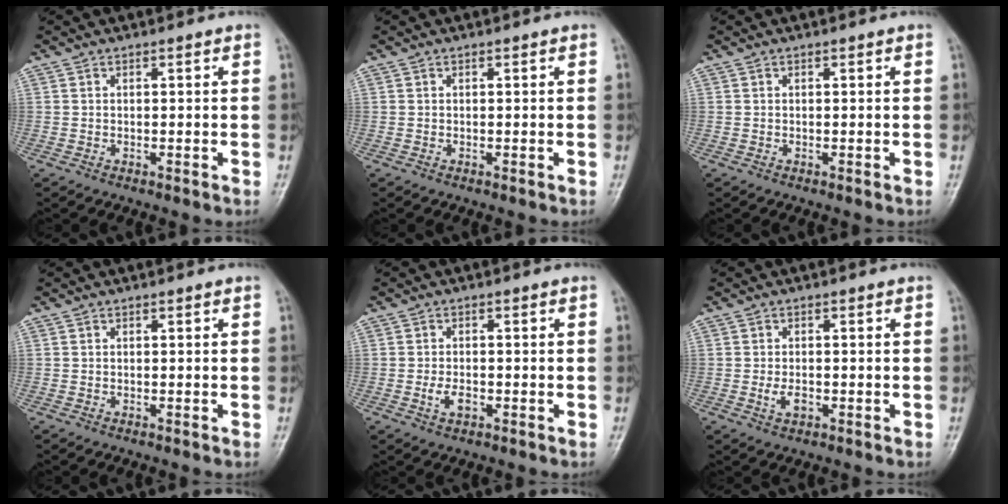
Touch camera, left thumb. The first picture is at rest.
{"total": 0.0}
{"total": 0.0}
{"total": 0.0}
{"total": 3.3, "force": [-1.1, 2.0, 2.3], "torque": [-0.038, 0.004, -0.021]}
{"total": 3.0, "force": [-0.9, 1.9, 2.1], "torque": [-0.034, 0.000, -0.016]}